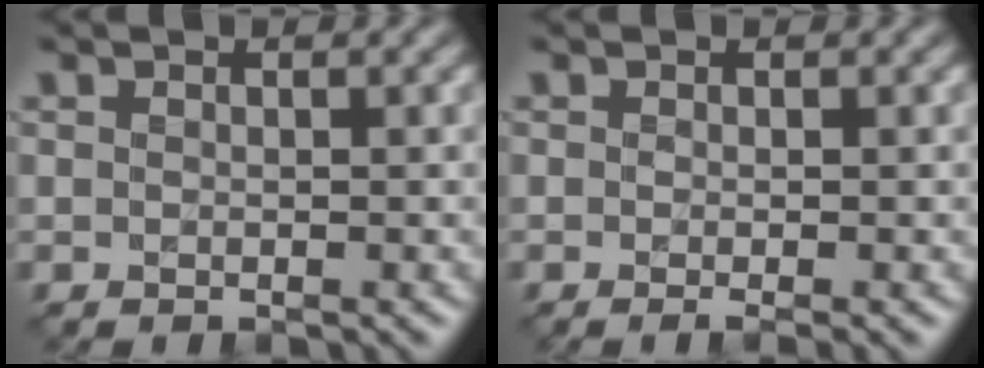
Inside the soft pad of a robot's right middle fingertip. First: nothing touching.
{"total": 0.9, "force": [-0.3, 0.0, 0.8], "torque": [-0.014, -0.007, -0.007]}